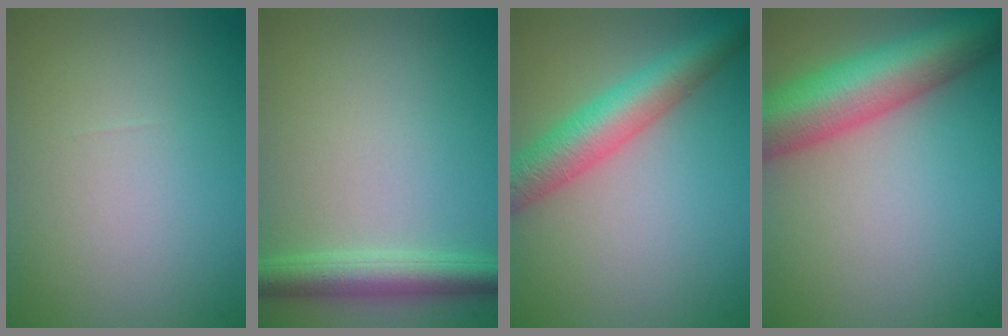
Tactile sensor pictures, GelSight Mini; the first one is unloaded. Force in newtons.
{"total": 3.6, "press": 3.6, "slide": 0.1}
{"total": 5.8, "press": 5.8, "slide": 0.2}
{"total": 10.1, "press": 10.1, "slide": 0.3}